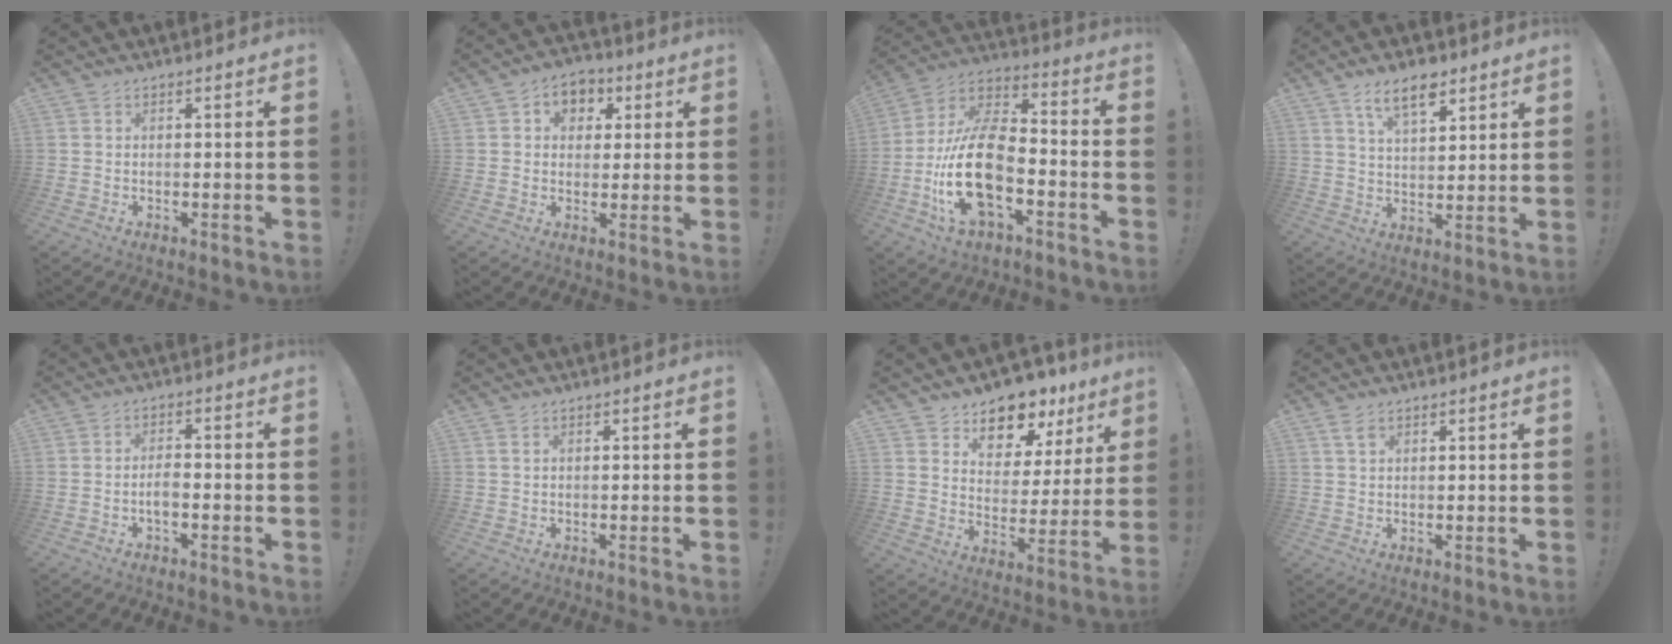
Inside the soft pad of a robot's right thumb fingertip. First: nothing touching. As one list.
[{"total": 7.0, "force": [1.6, 6.1, 2.9], "torque": [-0.031, -0.001, 0.033]}, {"total": 20.9, "force": [-6.3, 11.2, 16.5], "torque": [-0.334, 0.030, -0.101]}, {"total": 8.9, "force": [5.8, 3.8, 5.6], "torque": [-0.091, -0.020, 0.103]}, {"total": 3.4, "force": [-1.2, 1.4, 2.8], "torque": [-0.053, 0.003, -0.022]}, {"total": 0.9, "force": [0.6, 0.2, 0.6], "torque": [-0.012, -0.001, 0.010]}, {"total": 11.2, "force": [9.1, 5.7, 3.1], "torque": [-0.043, -0.079, 0.164]}, {"total": 2.8, "force": [1.7, 1.3, 1.7], "torque": [-0.023, -0.006, 0.029]}]